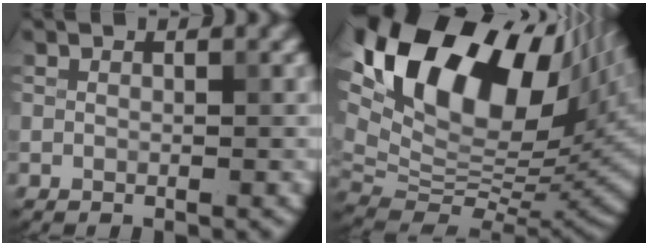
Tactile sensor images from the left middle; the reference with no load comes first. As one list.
[{"total": 19.1, "force": [8.7, 10.2, 13.7], "torque": [-0.272, 0.042, 0.157]}]